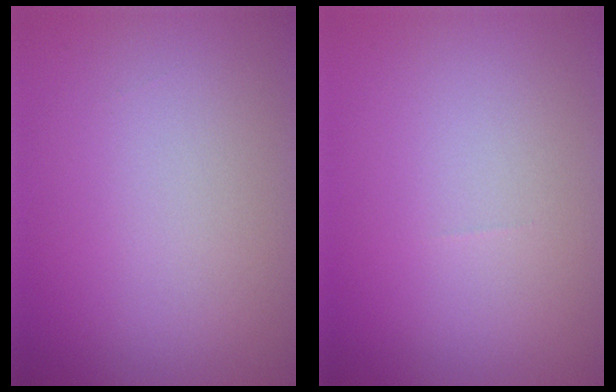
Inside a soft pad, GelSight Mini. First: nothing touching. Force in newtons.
{"total": 0.0}